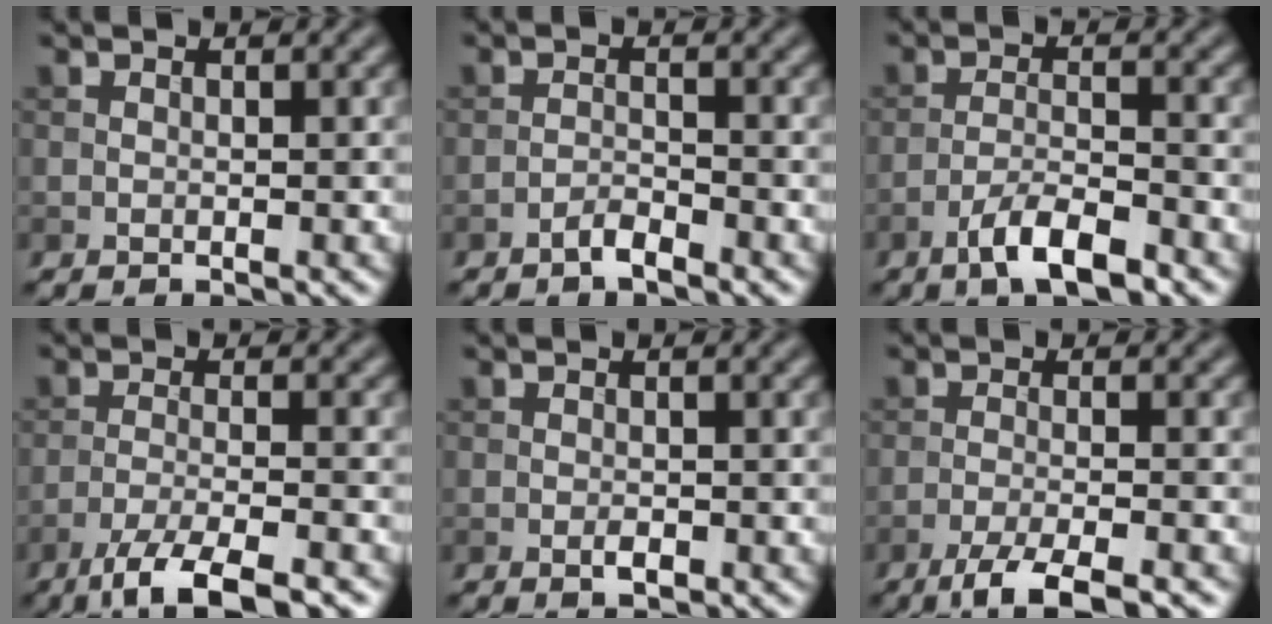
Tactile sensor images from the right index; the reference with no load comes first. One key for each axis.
{"total": 1.5, "fx": -1.3, "fy": 0.3, "fz": 0.8, "tx": -0.015, "ty": 0.005, "tz": -0.028}
{"total": 4.8, "fx": -3.2, "fy": 1.2, "fz": 3.4, "tx": -0.064, "ty": 0.003, "tz": -0.060}
{"total": 5.8, "fx": -4.1, "fy": 1.1, "fz": 3.9, "tx": -0.065, "ty": -0.003, "tz": -0.078}
{"total": 1.1, "fx": -0.5, "fy": 0.5, "fz": 0.9, "tx": -0.014, "ty": 0.000, "tz": -0.008}
{"total": 4.4, "fx": -3.1, "fy": 0.8, "fz": 3.0, "tx": -0.051, "ty": -0.002, "tz": -0.061}